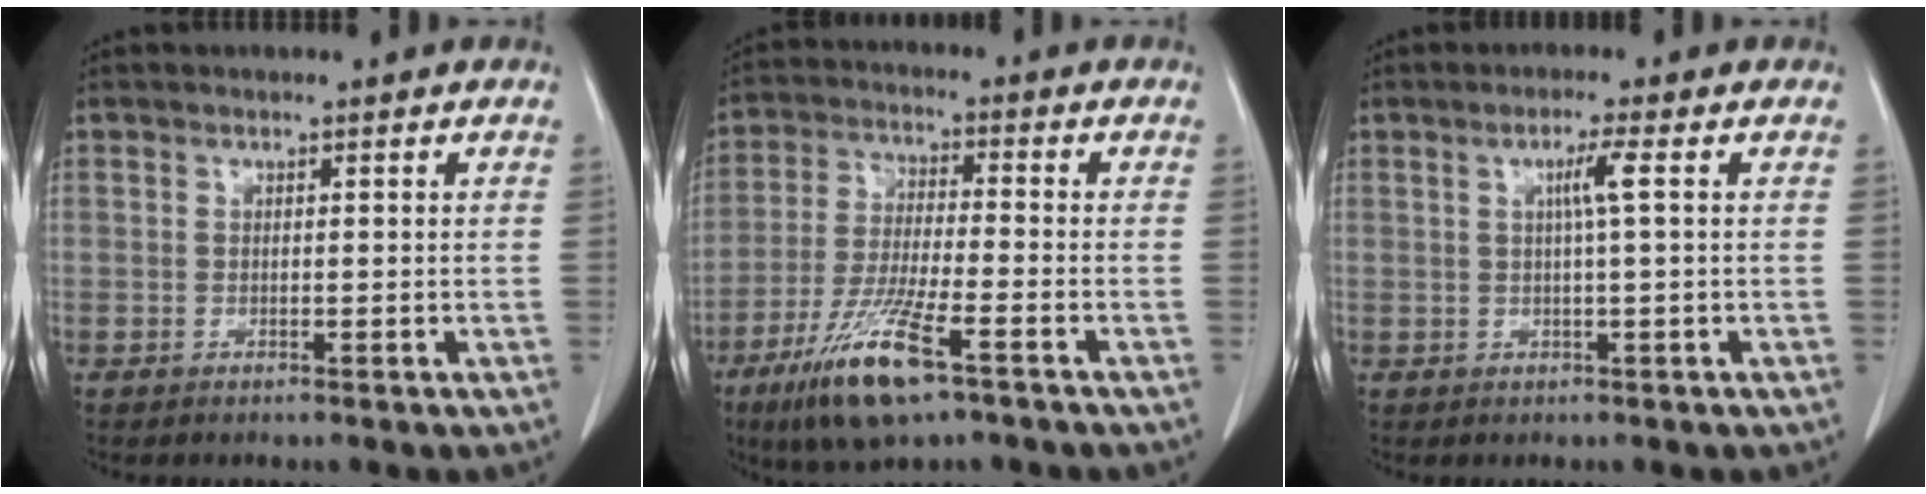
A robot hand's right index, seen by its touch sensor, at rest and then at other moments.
{"total": 12.0, "force": [-6.8, 1.4, 9.7], "torque": [-0.201, -0.030, -0.121]}
{"total": 3.0, "force": [0.6, -0.6, 2.8], "torque": [-0.053, 0.001, 0.010]}